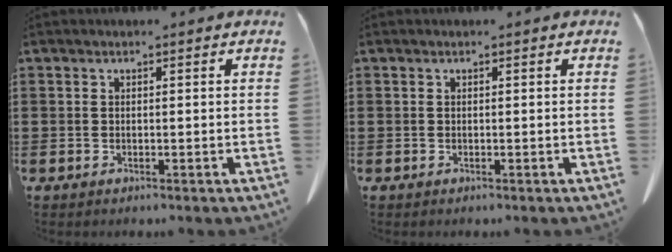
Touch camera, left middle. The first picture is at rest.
{"total": 0.0}